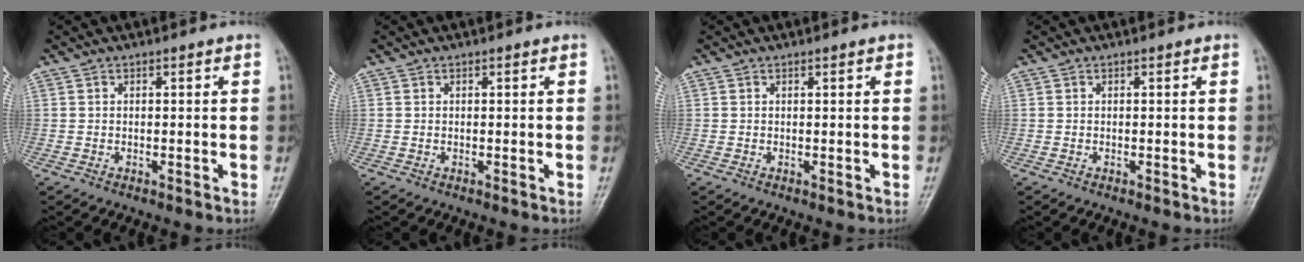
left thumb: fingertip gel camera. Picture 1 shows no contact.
{"total": 0.0}
{"total": 0.7, "force": [0.3, 0.1, 0.5], "torque": [-0.008, 0.000, 0.004]}
{"total": 0.0}